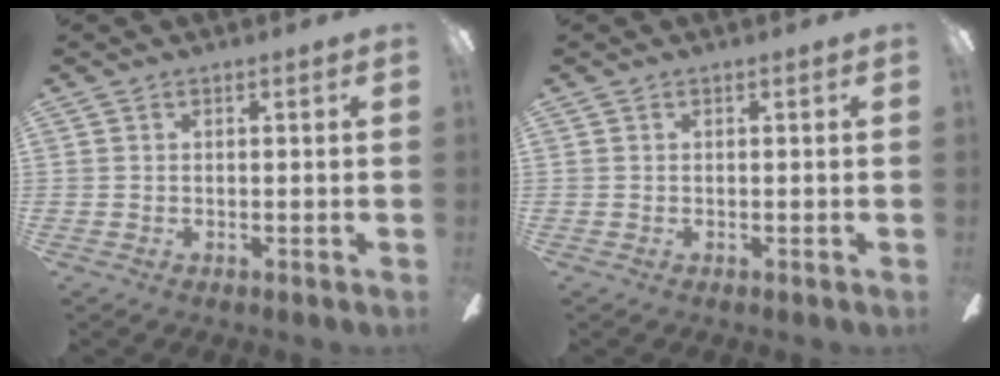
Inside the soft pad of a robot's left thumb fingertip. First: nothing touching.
{"total": 0.0}